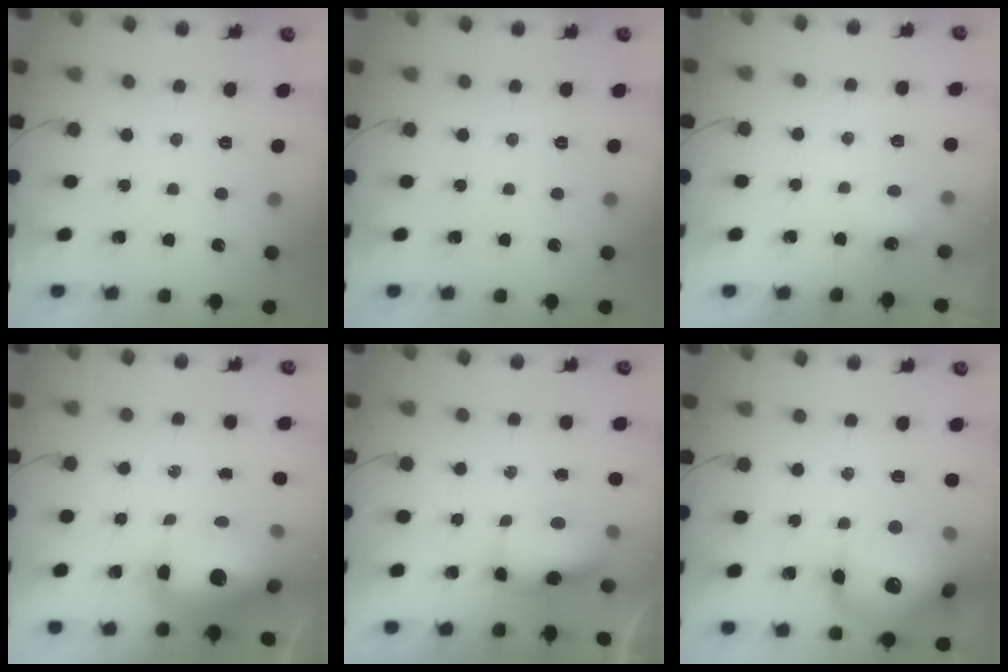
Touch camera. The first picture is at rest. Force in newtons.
{"total": 0.0}
{"total": 3.0, "press": 2.9, "slide": 1.0}
{"total": 20.6, "press": 16.5, "slide": 12.3}
{"total": 7.7, "press": 7.4, "slide": 2.0}
{"total": 20.7, "press": 20.5, "slide": 3.3}